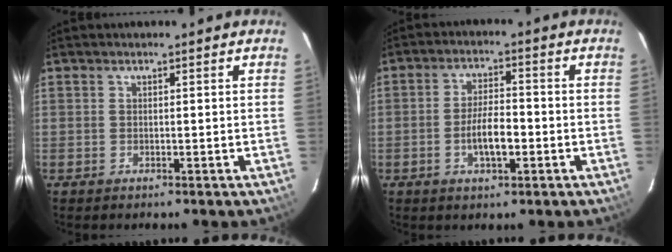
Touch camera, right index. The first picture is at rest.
{"total": 6.3, "force": [-2.1, 2.2, 5.5], "torque": [-0.106, 0.001, -0.033]}